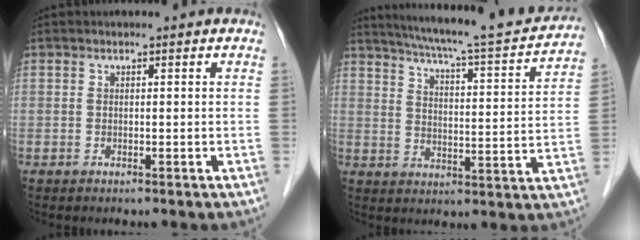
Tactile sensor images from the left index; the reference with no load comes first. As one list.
[{"total": 19.4, "force": [17.6, 1.2, 8.1], "torque": [-0.127, -0.019, 0.235]}]